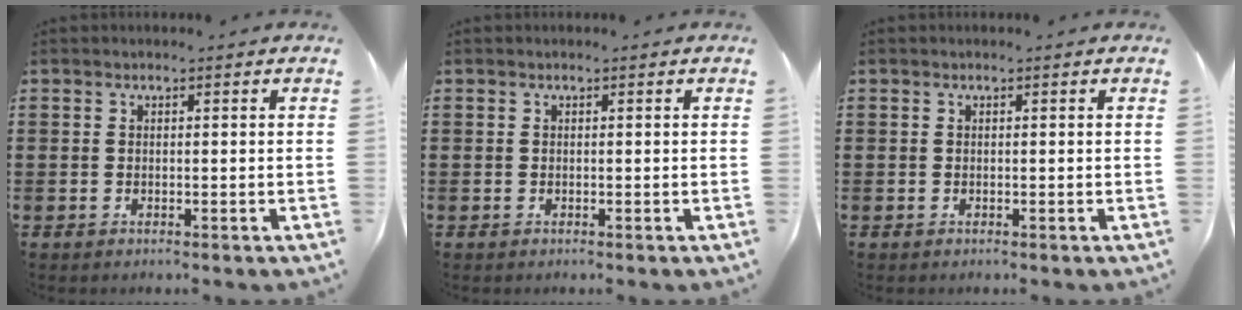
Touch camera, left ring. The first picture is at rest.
{"total": 0.0}
{"total": 0.0}